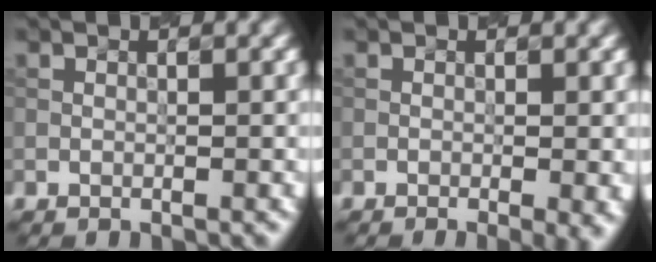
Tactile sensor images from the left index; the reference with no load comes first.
{"total": 3.1, "force": [-0.8, 0.9, 2.8], "torque": [-0.029, -0.003, -0.006]}